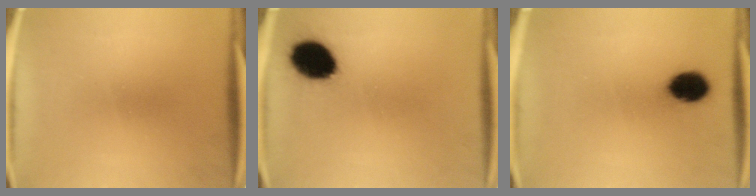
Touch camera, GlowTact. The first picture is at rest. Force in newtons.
{"total": 11.7}
{"total": 7.9}